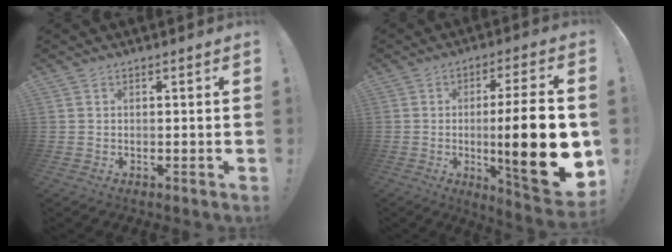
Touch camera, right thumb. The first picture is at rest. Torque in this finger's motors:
{"motor_torque": [0.51, 0.84, 0.78, 0.36, 0.16]}